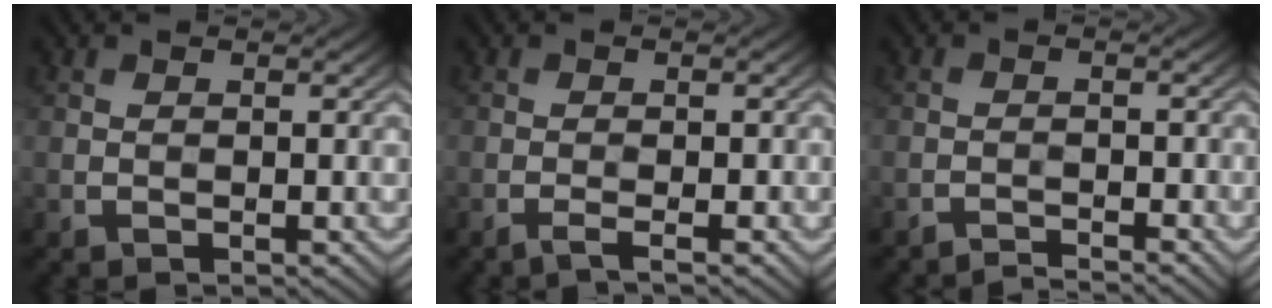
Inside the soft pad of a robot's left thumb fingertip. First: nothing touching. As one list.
[{"total": 1.8, "force": [-1.1, 0.1, 1.4], "torque": [-0.020, 0.006, -0.026]}, {"total": 2.2, "force": [-2.1, 0.1, 0.6], "torque": [-0.002, 0.003, -0.042]}]